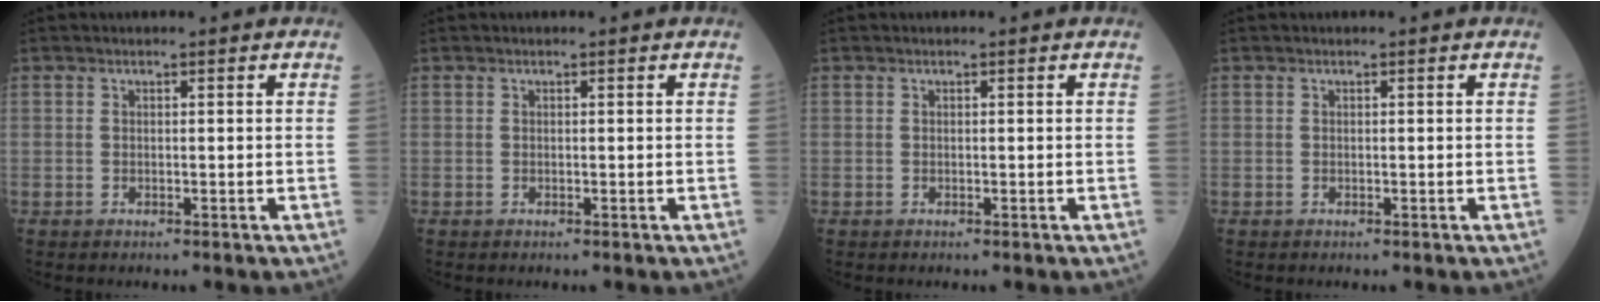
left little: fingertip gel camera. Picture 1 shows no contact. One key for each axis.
{"total": 0.0}
{"total": 0.0}
{"total": 0.0}